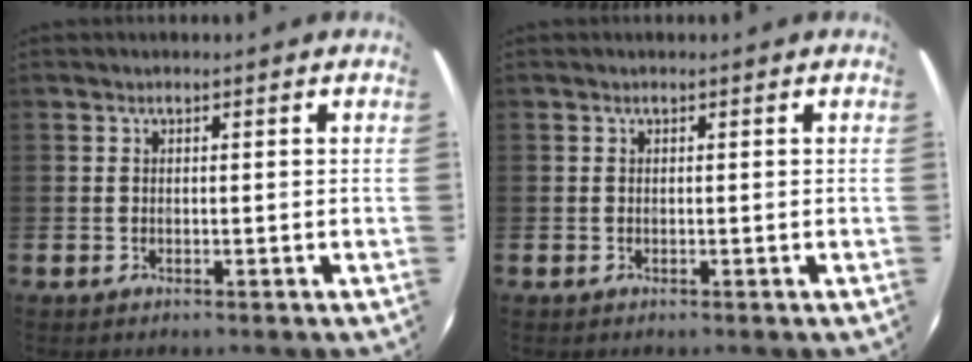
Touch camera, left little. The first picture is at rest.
{"total": 0.0}